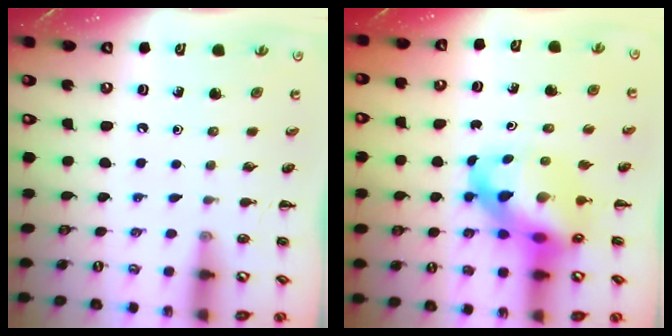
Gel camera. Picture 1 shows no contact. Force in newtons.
{"total": 13.9, "press": 13.4, "slide": 3.7}